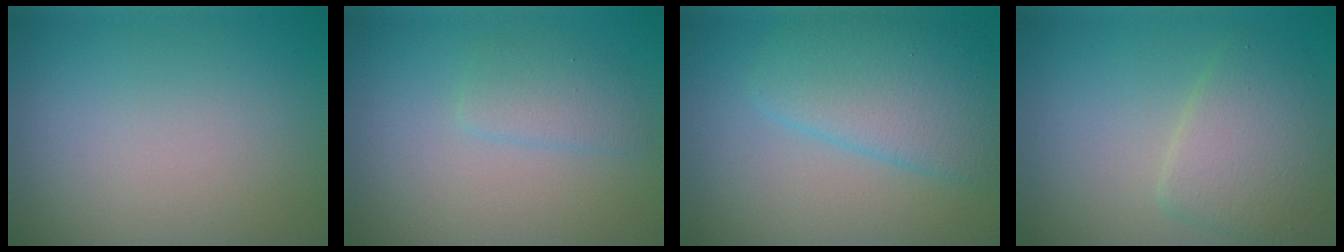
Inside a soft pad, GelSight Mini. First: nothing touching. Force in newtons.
{"total": 1.9, "press": 1.9, "slide": 0.1}
{"total": 5.7, "press": 5.7, "slide": 0.3}
{"total": 4.1, "press": 4.1, "slide": 0.1}